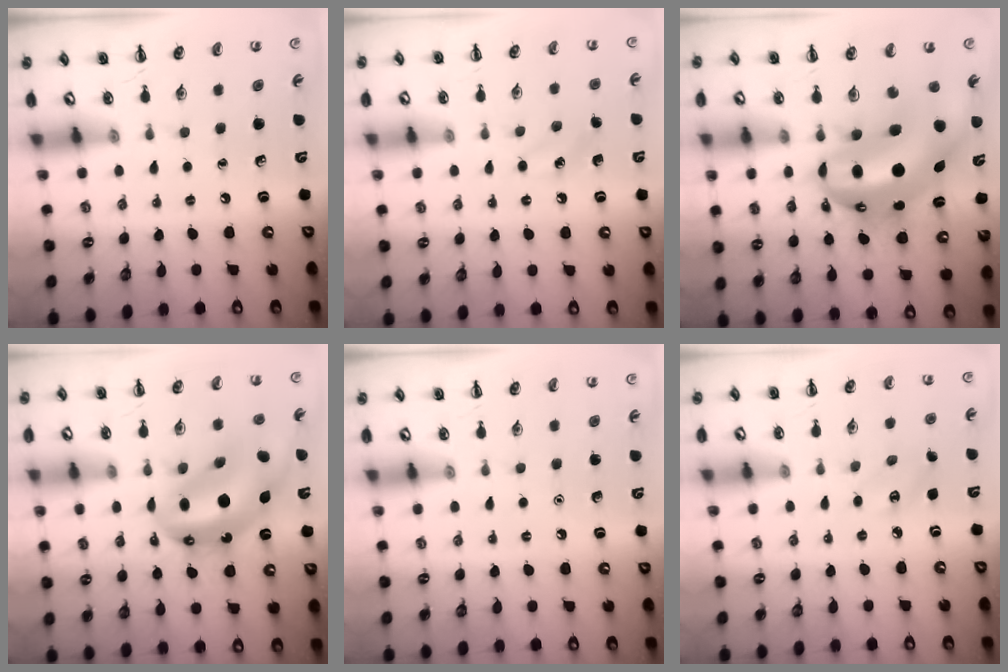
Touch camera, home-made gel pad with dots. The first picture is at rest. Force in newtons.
{"total": 5.7, "press": 5.5, "slide": 1.6}
{"total": 14.6, "press": 14.1, "slide": 3.8}
{"total": 15.6, "press": 15.0, "slide": 4.4}
{"total": 1.6, "press": 1.6, "slide": 0.1}
{"total": 3.2, "press": 3.1, "slide": 0.9}